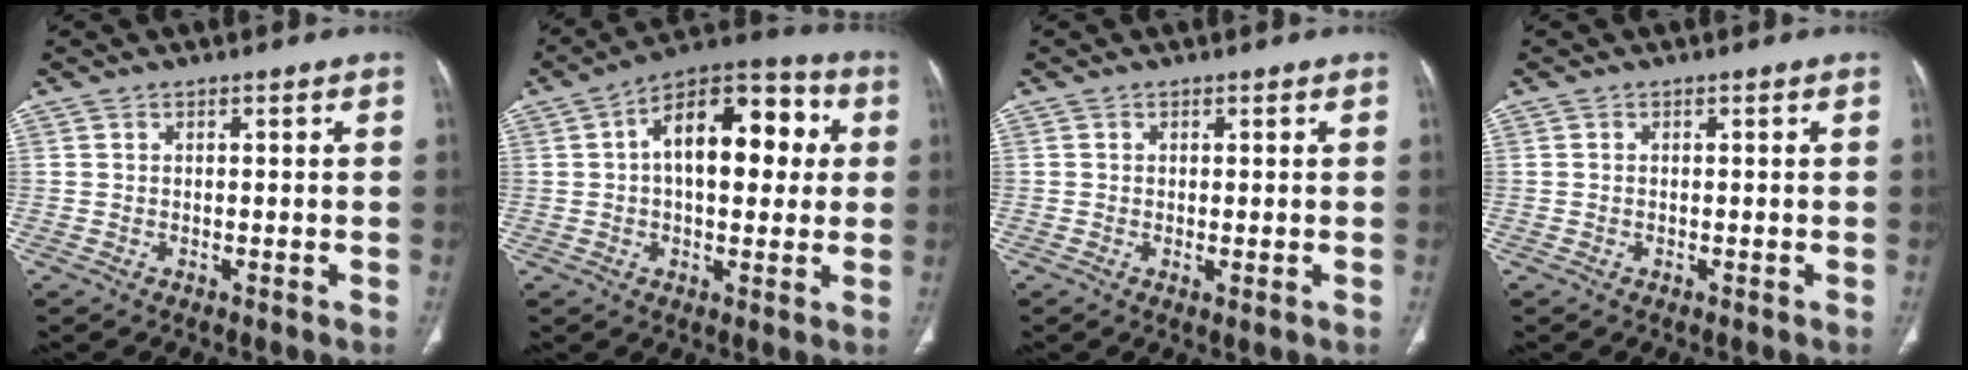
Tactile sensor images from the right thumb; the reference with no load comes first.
{"total": 17.6, "force": [3.0, 9.5, 14.5], "torque": [-0.181, 0.033, 0.038]}
{"total": 1.0, "force": [-0.2, 0.3, 1.0], "torque": [-0.023, -0.007, -0.003]}
{"total": 0.0}